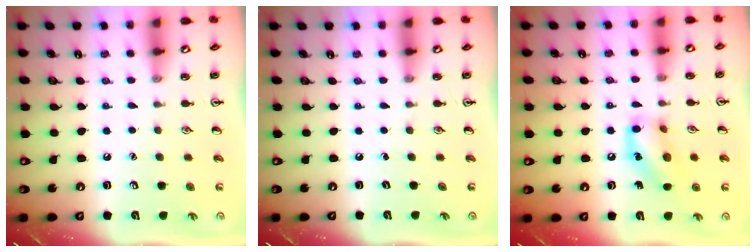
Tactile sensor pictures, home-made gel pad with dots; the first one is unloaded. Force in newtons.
{"total": 0.0}
{"total": 12.2, "press": 12.1, "slide": 2.0}